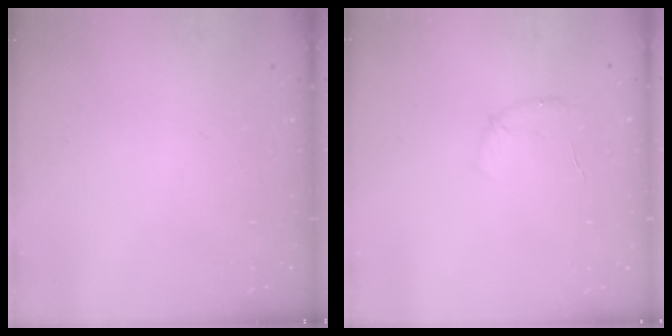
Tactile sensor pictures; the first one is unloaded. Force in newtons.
{"total": 6.8, "press": 6.6, "slide": 1.8}